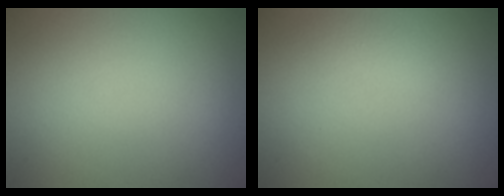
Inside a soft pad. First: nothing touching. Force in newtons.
{"total": 1.0, "press": 1.0, "slide": 0.0}